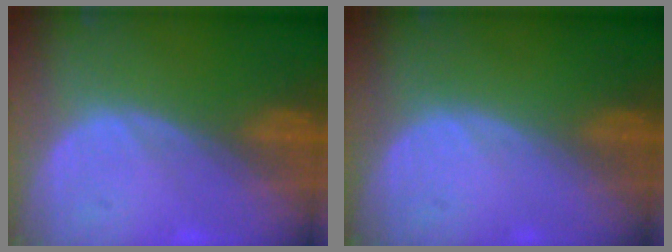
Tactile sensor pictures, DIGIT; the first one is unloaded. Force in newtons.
{"total": 0.0}